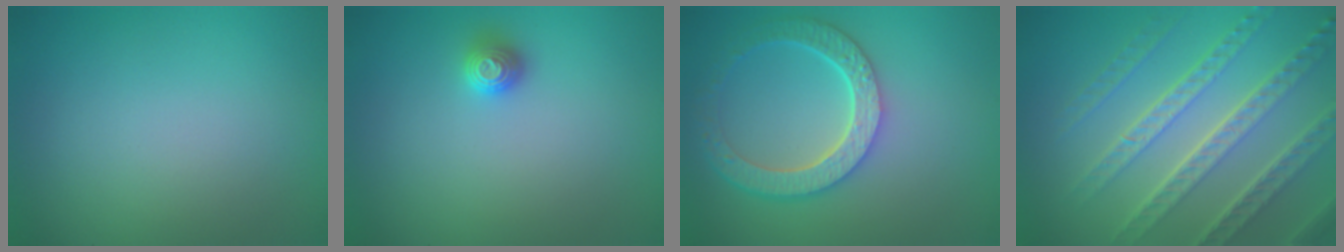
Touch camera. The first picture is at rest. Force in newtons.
{"total": 1.2, "press": 1.1, "slide": 0.2}
{"total": 5.8, "press": 4.5, "slide": 3.7}
{"total": 7.6, "press": 5.3, "slide": 5.5}